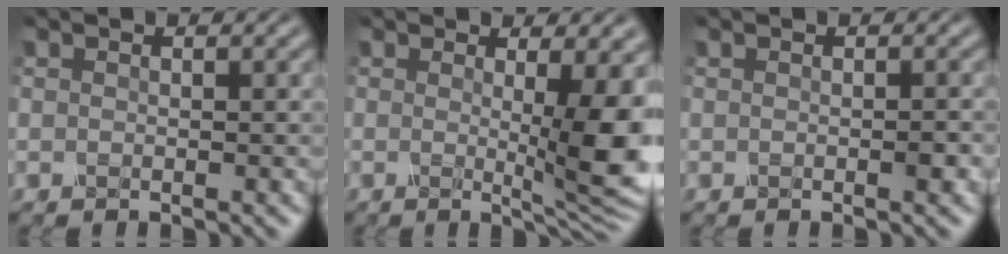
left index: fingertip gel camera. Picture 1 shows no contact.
{"total": 6.7, "force": [0.5, 1.5, 6.5], "torque": [-0.085, -0.012, 0.009]}
{"total": 0.5, "force": [-0.3, 0.2, 0.4], "torque": [-0.009, -0.003, -0.004]}